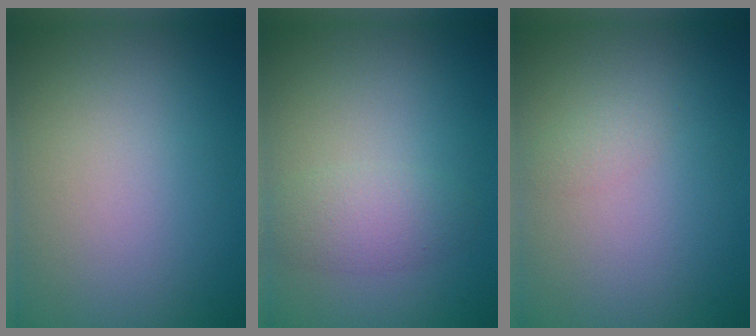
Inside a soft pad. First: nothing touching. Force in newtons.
{"total": 2.5, "press": 2.5, "slide": 0.2}
{"total": 0.8, "press": 0.8, "slide": 0.0}